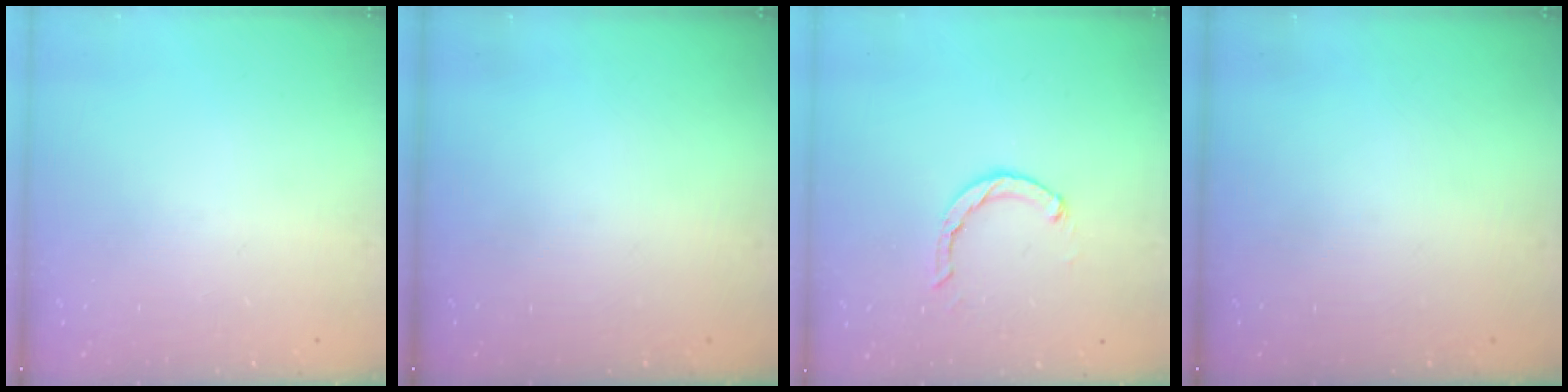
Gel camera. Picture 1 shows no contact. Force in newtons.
{"total": 0.0}
{"total": 2.1, "press": 2.1, "slide": 0.3}
{"total": 0.0}